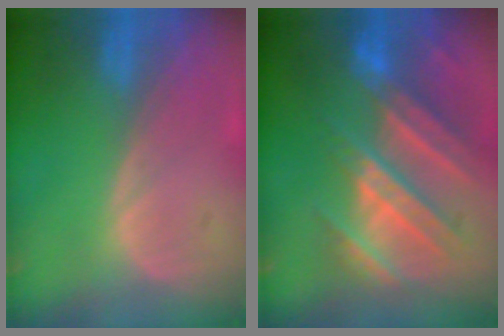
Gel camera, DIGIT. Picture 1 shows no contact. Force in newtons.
{"total": 10.2, "press": 9.5, "slide": 3.8}